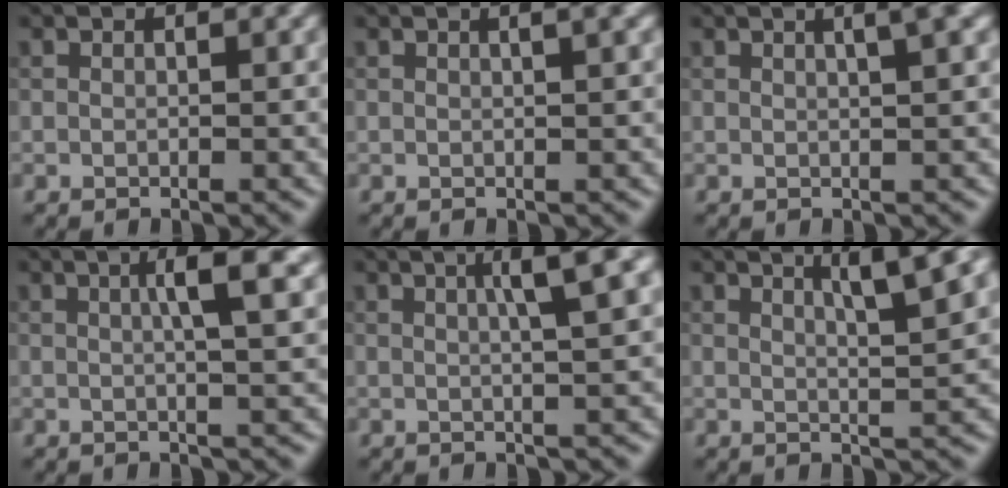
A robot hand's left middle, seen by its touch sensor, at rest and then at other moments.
{"total": 2.2, "force": [0.9, 0.7, 1.9], "torque": [-0.018, 0.002, 0.002]}
{"total": 2.9, "force": [1.3, 0.8, 2.4], "torque": [-0.021, 0.011, 0.004]}
{"total": 4.5, "force": [1.3, 0.7, 4.3], "torque": [-0.059, 0.009, 0.017]}
{"total": 5.0, "force": [1.7, 0.9, 4.6], "torque": [-0.055, 0.017, 0.022]}
{"total": 5.3, "force": [2.9, 0.8, 4.4], "torque": [-0.054, 0.009, 0.045]}